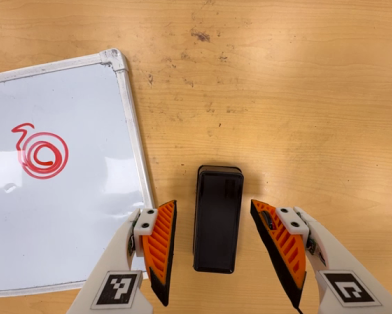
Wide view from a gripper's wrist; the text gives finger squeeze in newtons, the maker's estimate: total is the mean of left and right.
{"total": 0.0}